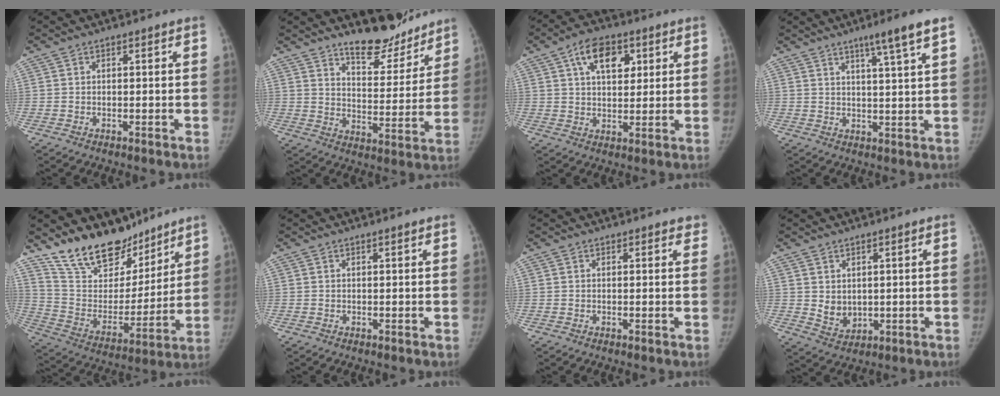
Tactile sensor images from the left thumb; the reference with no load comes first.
{"total": 12.2, "force": [10.8, 4.0, 4.2], "torque": [-0.024, -0.084, 0.169]}
{"total": 10.0, "force": [4.2, 5.8, 6.9], "torque": [-0.087, -0.009, 0.066]}
{"total": 7.0, "force": [4.5, -0.6, 5.4], "torque": [-0.085, -0.024, 0.070]}
{"total": 19.2, "force": [15.9, 8.6, 6.6], "torque": [-0.066, -0.100, 0.282]}
{"total": 0.8, "force": [0.7, 0.0, 0.4], "torque": [-0.007, -0.001, 0.012]}
{"total": 2.2, "force": [1.9, 1.0, 0.6], "torque": [0.018, -0.001, 0.015]}
{"total": 4.3, "force": [1.3, 3.2, 2.6], "torque": [-0.031, -0.019, 0.038]}